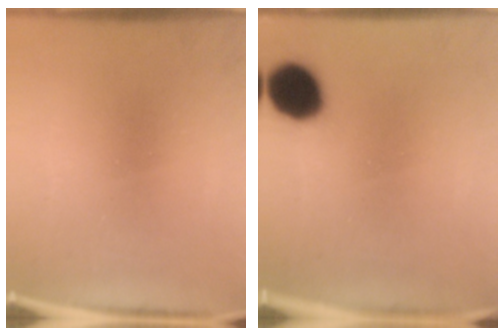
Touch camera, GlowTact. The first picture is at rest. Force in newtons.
{"total": 11.3}